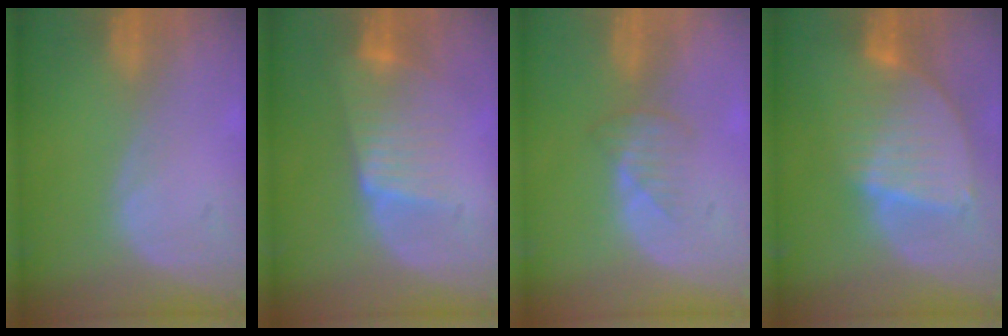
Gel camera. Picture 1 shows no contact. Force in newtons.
{"total": 6.7, "press": 6.2, "slide": 2.5}
{"total": 2.5, "press": 2.5, "slide": 0.3}
{"total": 8.5, "press": 7.5, "slide": 4.1}